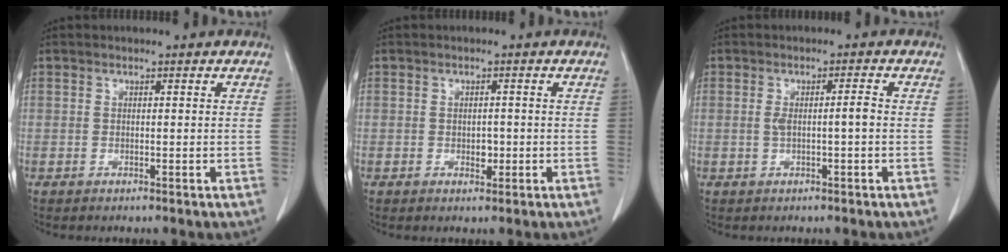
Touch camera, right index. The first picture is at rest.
{"total": 1.6, "force": [-0.3, 1.0, 1.2], "torque": [-0.016, 0.001, -0.001]}
{"total": 2.9, "force": [-0.2, 0.3, 2.9], "torque": [-0.055, 0.007, 0.000]}